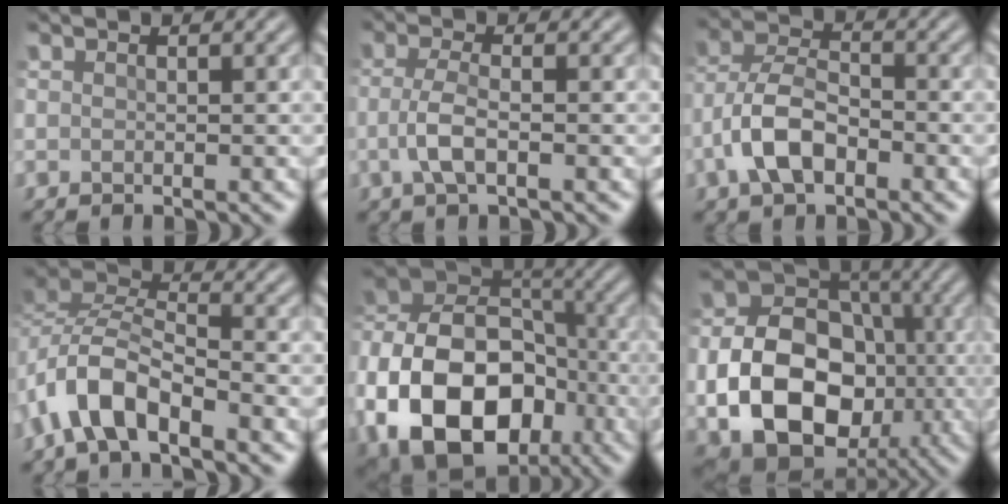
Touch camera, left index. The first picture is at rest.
{"total": 2.9, "force": [-0.6, 1.0, 2.7], "torque": [-0.061, -0.001, -0.017]}
{"total": 5.6, "force": [-2.4, 3.0, 4.1], "torque": [-0.079, 0.007, -0.054]}
{"total": 6.2, "force": [-3.6, 2.8, 4.3], "torque": [-0.078, 0.010, -0.078]}
{"total": 16.9, "force": [-6.3, 11.9, 10.1], "torque": [-0.194, -0.002, -0.119]}
{"total": 13.3, "force": [-3.2, 9.8, 8.4], "torque": [-0.143, -0.019, -0.062]}